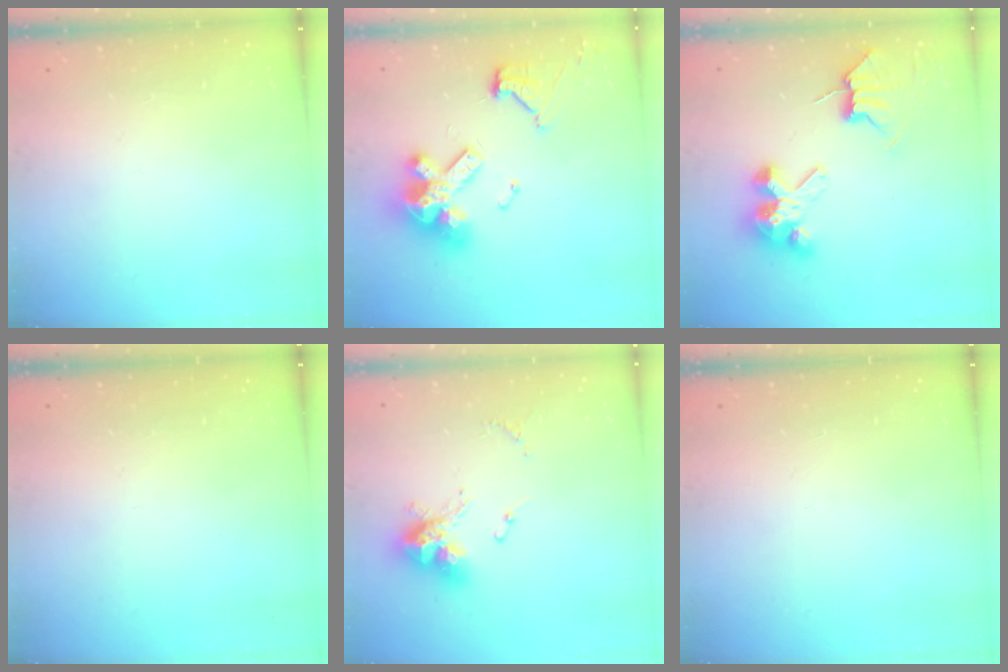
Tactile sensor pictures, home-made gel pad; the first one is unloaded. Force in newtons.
{"total": 15.0, "press": 14.9, "slide": 1.6}
{"total": 7.2, "press": 7.2, "slide": 0.6}
{"total": 0.0}
{"total": 12.6, "press": 12.5, "slide": 1.4}
{"total": 0.0}